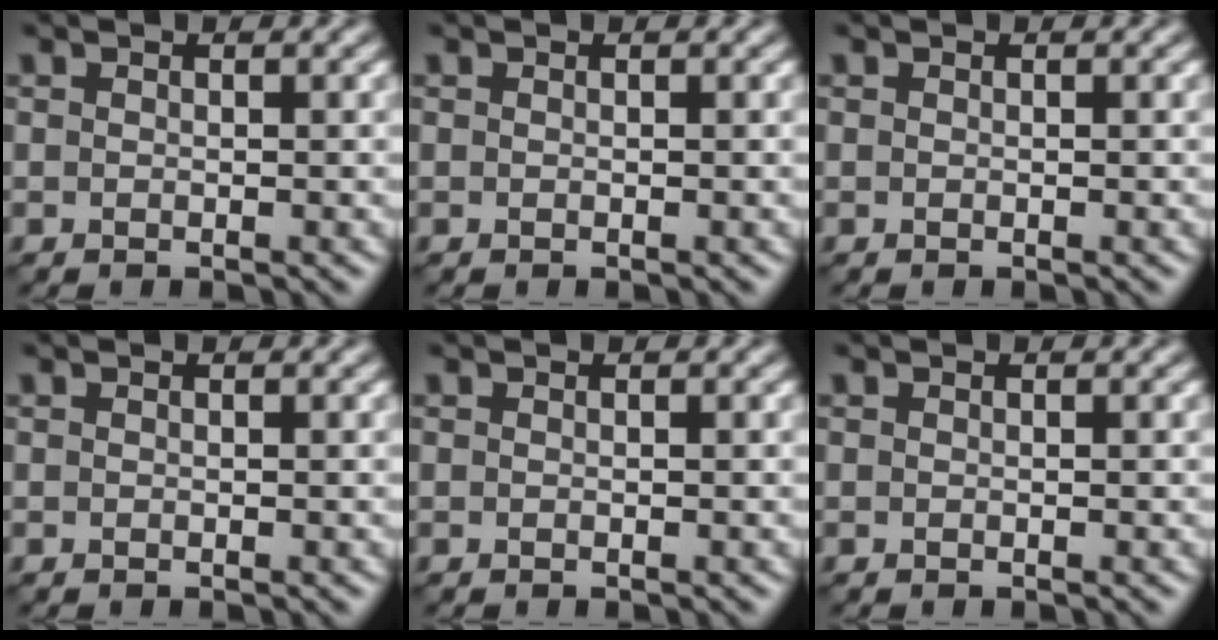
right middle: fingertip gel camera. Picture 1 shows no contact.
{"total": 0.0}
{"total": 0.0}
{"total": 0.0}
{"total": 0.0}
{"total": 0.0}